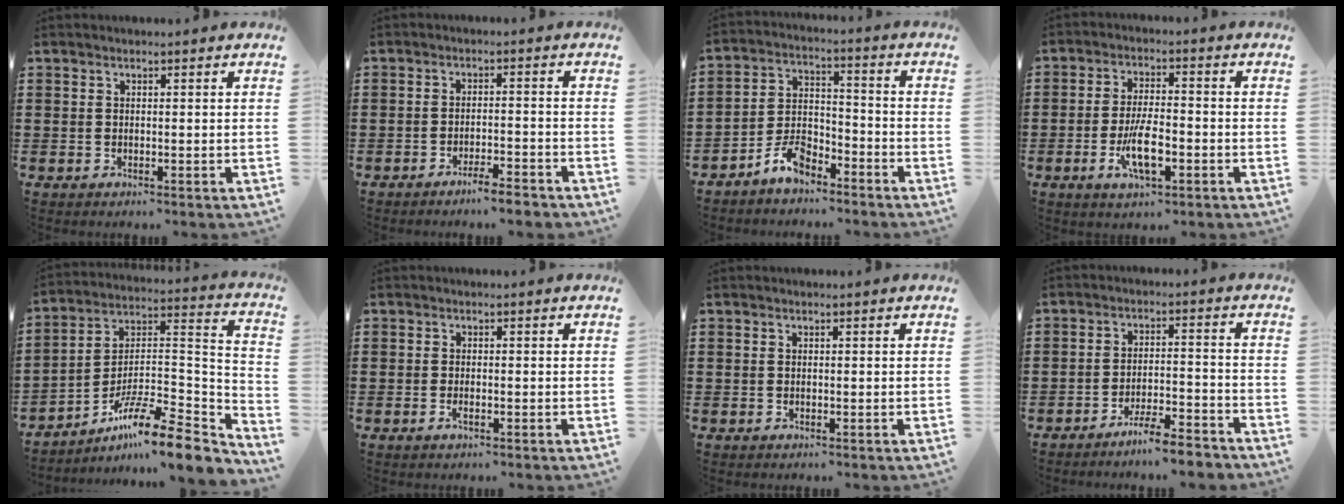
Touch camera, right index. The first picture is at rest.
{"total": 3.5, "force": [-3.1, 0.0, 1.5], "torque": [-0.025, 0.001, -0.060]}
{"total": 6.1, "force": [-5.0, 2.6, 2.5], "torque": [-0.055, 0.018, -0.096]}
{"total": 7.3, "force": [-2.4, 2.6, 6.3], "torque": [-0.130, -0.006, -0.045]}
{"total": 12.4, "force": [-9.6, 1.9, 7.7], "torque": [-0.125, 0.014, -0.183]}
{"total": 1.1, "force": [-0.6, 0.3, 0.9], "torque": [-0.019, -0.005, -0.009]}
{"total": 0.0}
{"total": 5.6, "force": [-5.1, 0.2, 2.2], "torque": [-0.043, -0.003, -0.098]}